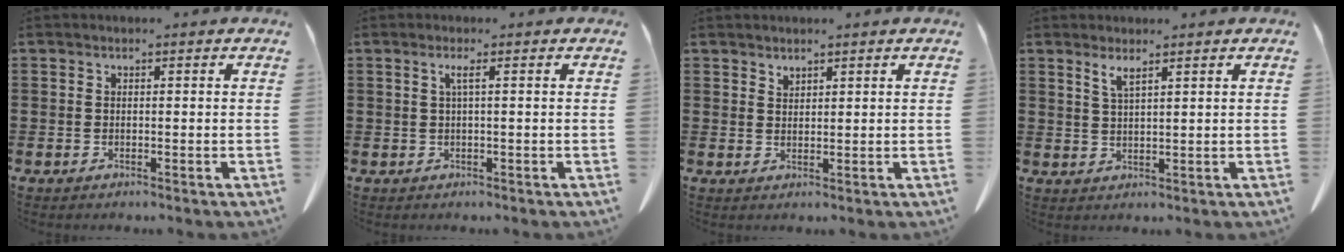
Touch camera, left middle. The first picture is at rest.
{"total": 1.5, "force": [0.4, -0.1, 1.4], "torque": [-0.029, -0.001, 0.006]}
{"total": 1.5, "force": [1.5, 0.3, 0.1], "torque": [-0.004, -0.002, 0.029]}
{"total": 2.5, "force": [1.9, 0.2, 1.6], "torque": [-0.037, -0.002, 0.035]}